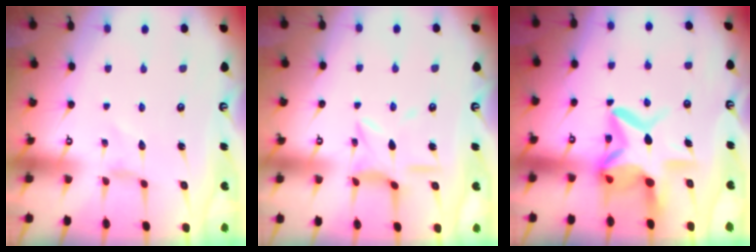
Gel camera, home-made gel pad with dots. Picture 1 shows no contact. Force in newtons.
{"total": 8.1, "press": 8.1, "slide": 0.6}
{"total": 13.7, "press": 13.6, "slide": 1.9}